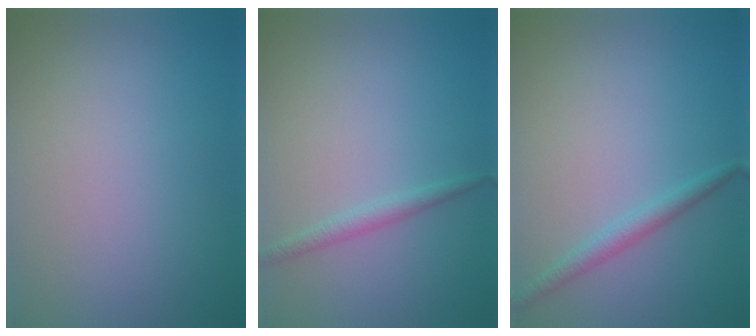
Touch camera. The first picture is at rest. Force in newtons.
{"total": 1.4, "press": 1.4, "slide": 0.1}
{"total": 1.8, "press": 1.8, "slide": 0.0}